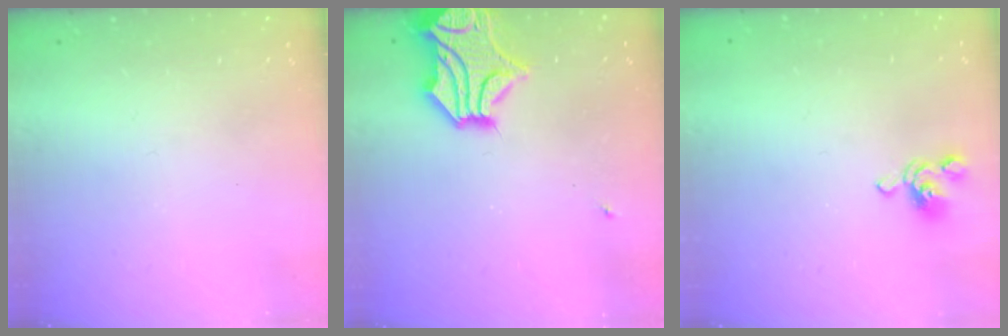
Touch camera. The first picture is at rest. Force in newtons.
{"total": 5.0, "press": 4.6, "slide": 2.2}
{"total": 2.6, "press": 2.5, "slide": 0.7}